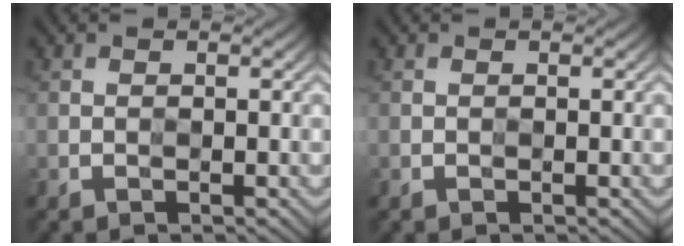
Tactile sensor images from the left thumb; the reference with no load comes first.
{"total": 0.0}